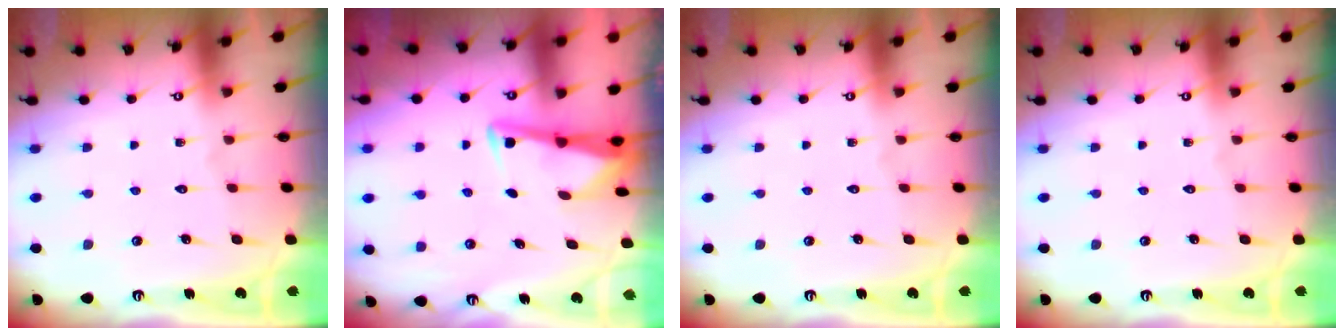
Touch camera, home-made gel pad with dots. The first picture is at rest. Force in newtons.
{"total": 3.1, "press": 3.1, "slide": 0.3}
{"total": 0.0}
{"total": 0.0}